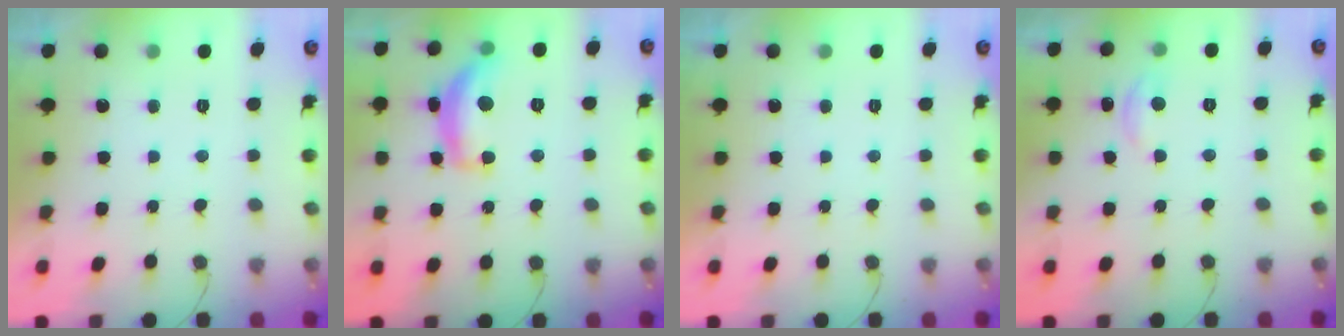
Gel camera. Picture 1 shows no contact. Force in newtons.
{"total": 13.7, "press": 13.7, "slide": 1.0}
{"total": 0.0}
{"total": 3.8, "press": 3.8, "slide": 0.4}